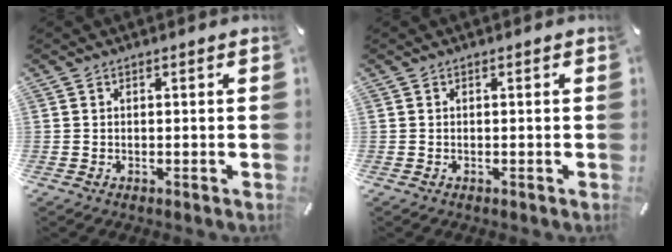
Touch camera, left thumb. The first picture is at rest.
{"total": 0.0}